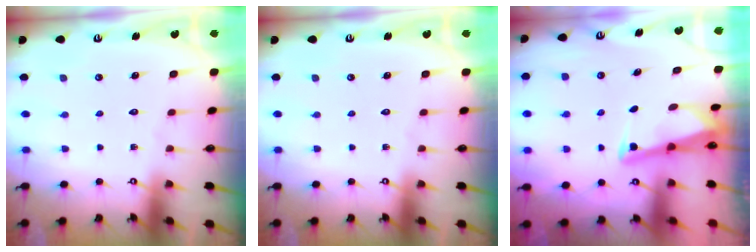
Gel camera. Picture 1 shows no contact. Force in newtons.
{"total": 0.0}
{"total": 2.5, "press": 2.5, "slide": 0.0}